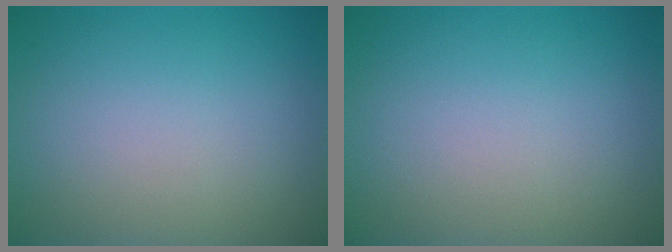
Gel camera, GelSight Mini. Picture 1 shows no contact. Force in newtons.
{"total": 0.0}